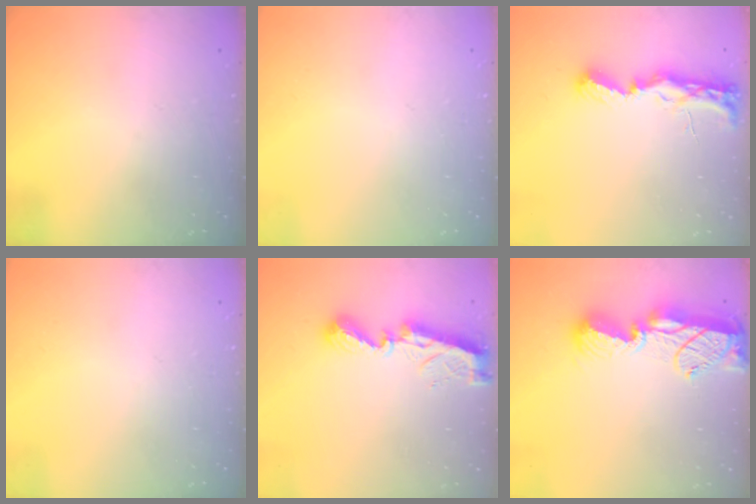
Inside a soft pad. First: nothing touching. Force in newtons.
{"total": 0.0}
{"total": 7.7, "press": 7.7, "slide": 0.5}
{"total": 0.0}
{"total": 9.2, "press": 9.2, "slide": 0.6}
{"total": 11.4, "press": 11.3, "slide": 1.5}